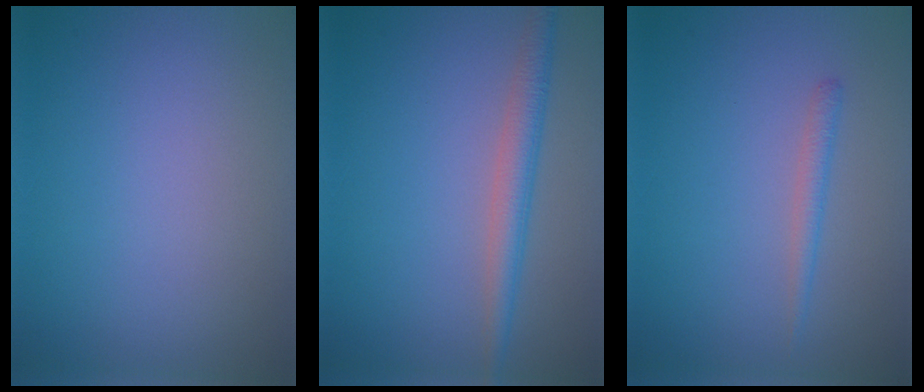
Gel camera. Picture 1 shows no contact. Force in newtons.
{"total": 2.9, "press": 2.9, "slide": 0.1}
{"total": 1.3, "press": 1.3, "slide": 0.0}